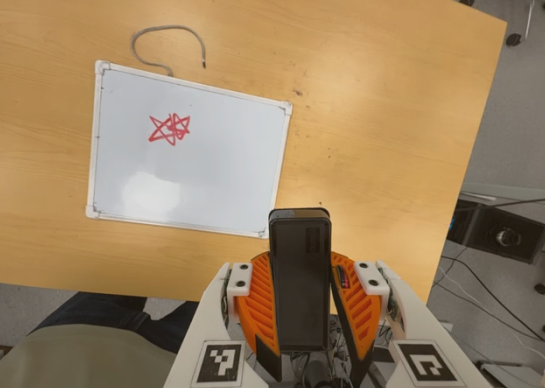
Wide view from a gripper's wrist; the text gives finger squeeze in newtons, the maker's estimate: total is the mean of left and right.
{"total": 8.9, "left": 7.4, "right": 10.3}